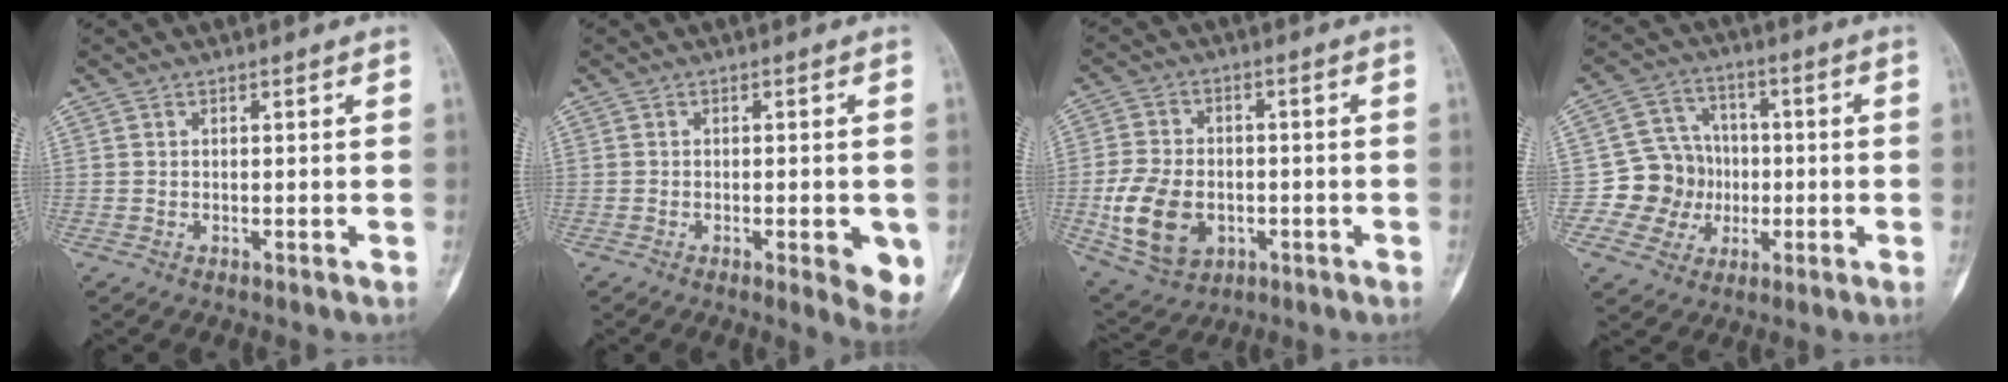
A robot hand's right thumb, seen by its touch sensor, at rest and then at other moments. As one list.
[{"total": 6.5, "force": [-1.7, 2.1, 5.9], "torque": [-0.063, -0.010, -0.016]}, {"total": 13.5, "force": [-2.9, 9.7, 9.0], "torque": [-0.160, 0.007, -0.040]}, {"total": 10.9, "force": [-1.5, 10.3, 3.2], "torque": [0.001, 0.023, -0.026]}]